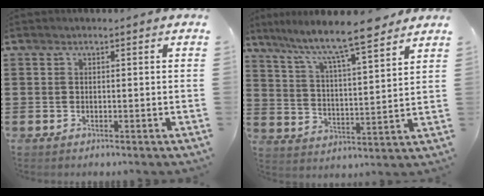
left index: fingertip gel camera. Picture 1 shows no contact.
{"total": 8.0, "force": [7.1, 0.4, 3.8], "torque": [-0.092, -0.048, 0.116]}